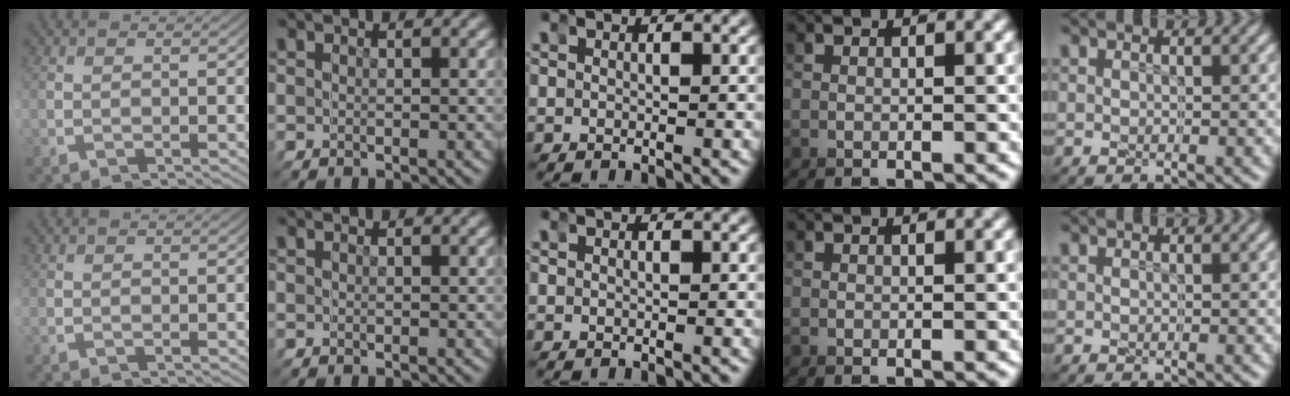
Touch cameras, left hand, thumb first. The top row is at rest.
{}